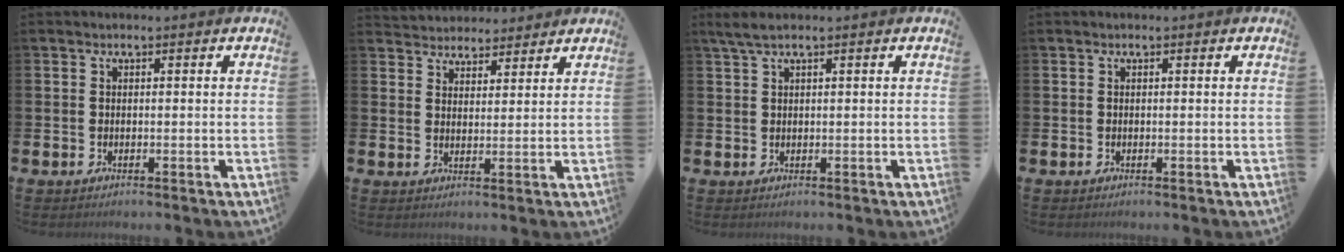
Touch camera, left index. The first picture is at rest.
{"total": 3.8, "force": [3.6, 1.1, -0.8], "torque": [-0.008, -0.014, 0.068]}
{"total": 2.0, "force": [1.3, 0.2, 1.5], "torque": [-0.038, 0.006, 0.024]}
{"total": 0.0}